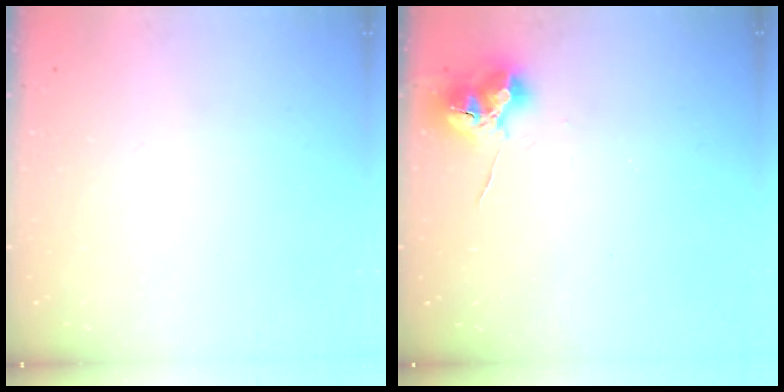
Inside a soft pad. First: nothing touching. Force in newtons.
{"total": 9.9, "press": 9.9, "slide": 0.5}